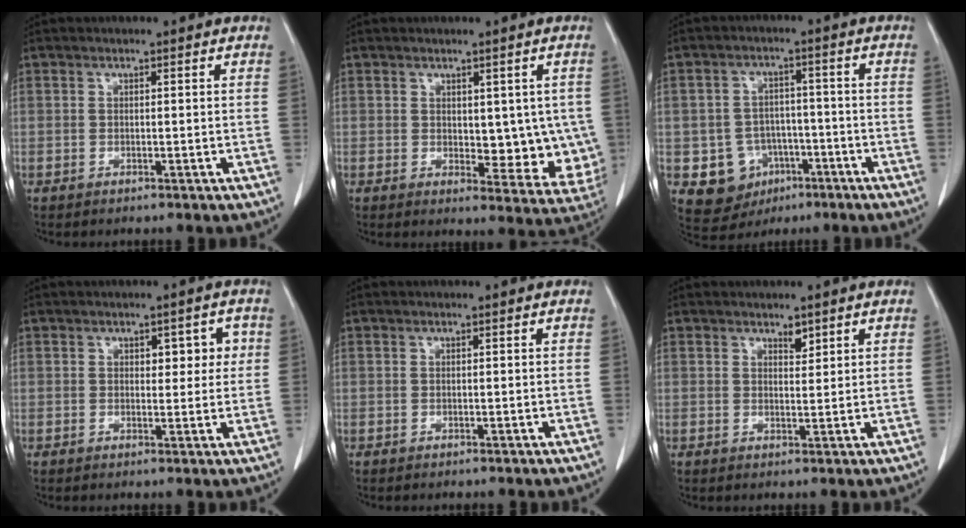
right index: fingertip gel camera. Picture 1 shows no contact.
{"total": 8.5, "force": [0.6, 4.4, 7.3], "torque": [-0.066, -0.010, 0.016]}
{"total": 8.1, "force": [-3.0, 7.3, 1.9], "torque": [-0.034, 0.015, -0.034]}
{"total": 3.8, "force": [1.2, 2.2, 2.9], "torque": [-0.026, 0.009, 0.017]}
{"total": 0.0}
{"total": 1.7, "force": [1.4, 0.7, 0.8], "torque": [-0.010, -0.005, 0.021]}